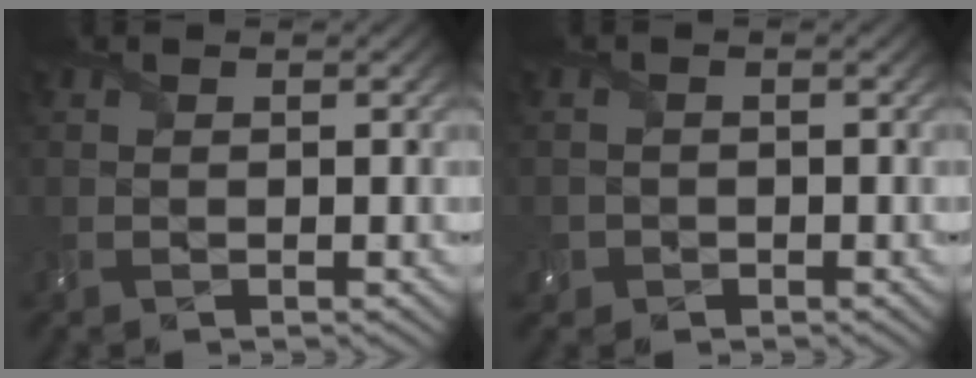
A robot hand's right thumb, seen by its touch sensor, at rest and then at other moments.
{"total": 1.6, "force": [-0.9, 1.3, 0.0], "torque": [0.003, -0.006, -0.019]}